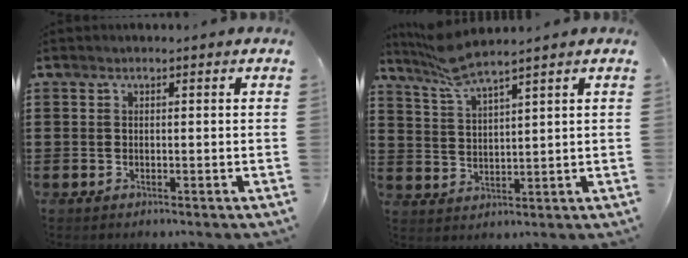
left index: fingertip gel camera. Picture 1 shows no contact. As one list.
[{"total": 5.9, "force": [5.1, 0.2, 3.0], "torque": [-0.075, -0.016, 0.092]}]